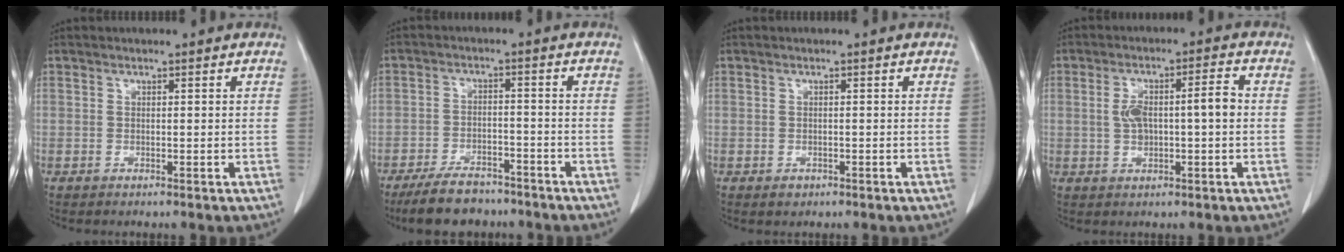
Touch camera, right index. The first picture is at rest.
{"total": 8.3, "force": [-6.9, 3.2, 3.3], "torque": [-0.060, -0.008, -0.116]}
{"total": 1.1, "force": [-0.6, 0.9, 0.3], "torque": [-0.004, 0.002, -0.004]}
{"total": 6.8, "force": [0.2, 1.8, 6.6], "torque": [-0.127, 0.024, 0.007]}